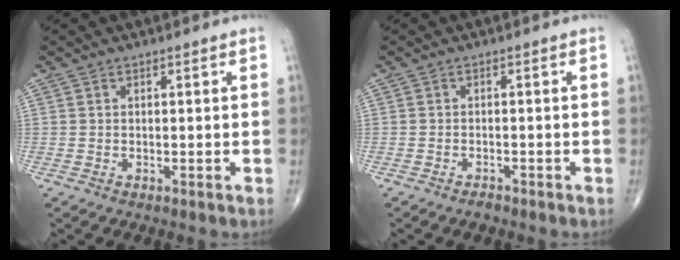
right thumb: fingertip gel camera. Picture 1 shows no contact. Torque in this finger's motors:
{"motor_torque": [0.15, 0.03, -0.07, -0.16, -0.01]}